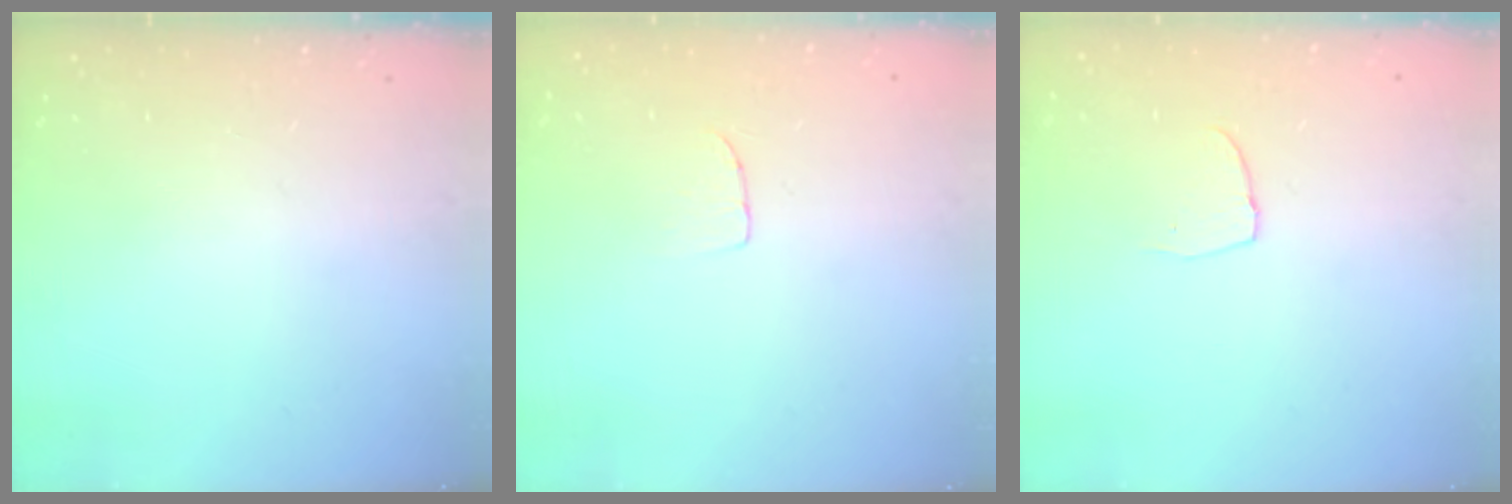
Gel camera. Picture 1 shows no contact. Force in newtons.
{"total": 4.1, "press": 4.0, "slide": 0.2}
{"total": 3.6, "press": 3.6, "slide": 0.3}